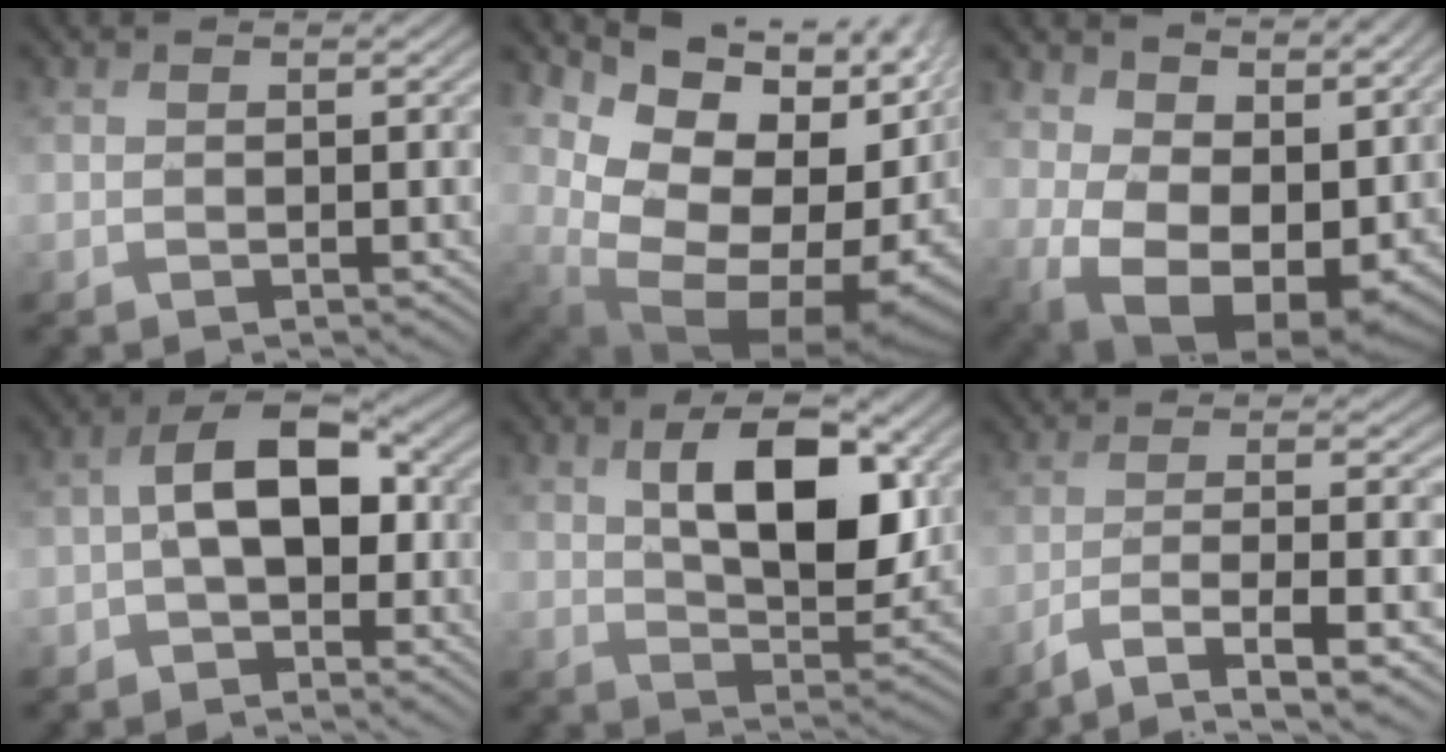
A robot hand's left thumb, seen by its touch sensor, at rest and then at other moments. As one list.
[{"total": 16.7, "force": [0.4, 12.0, 11.7], "torque": [-0.228, -0.032, 0.067]}, {"total": 15.3, "force": [4.4, 10.4, 10.4], "torque": [-0.217, -0.013, 0.095]}, {"total": 10.0, "force": [-1.4, 6.5, 7.5], "torque": [-0.125, 0.015, -0.037]}, {"total": 10.7, "force": [2.7, 5.7, 8.6], "torque": [-0.137, -0.006, 0.044]}, {"total": 9.8, "force": [-6.8, 1.2, 6.9], "torque": [-0.090, 0.013, -0.121]}]